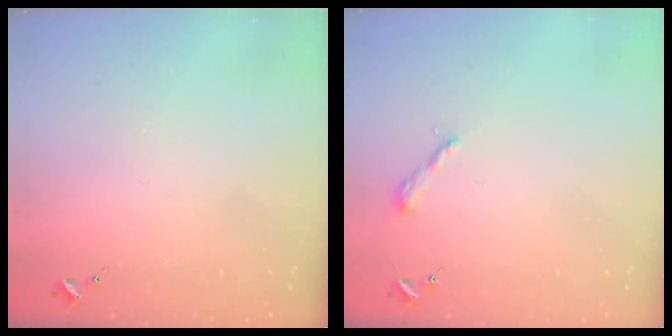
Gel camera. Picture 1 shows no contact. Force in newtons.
{"total": 3.8, "press": 3.8, "slide": 0.3}